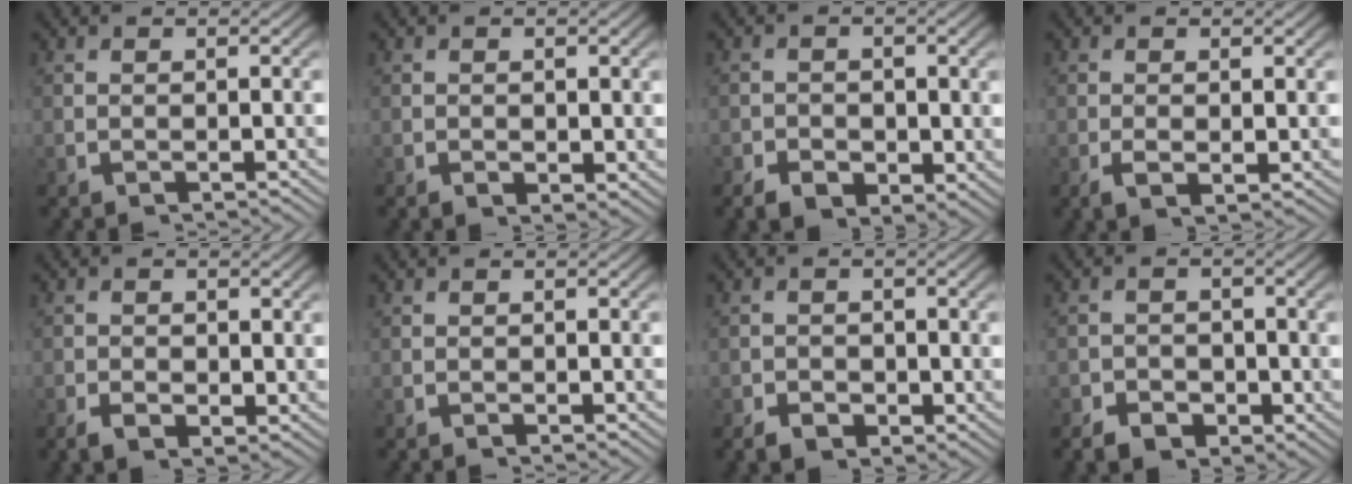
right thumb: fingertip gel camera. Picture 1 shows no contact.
{"total": 1.4, "force": [0.1, 1.0, 0.9], "torque": [-0.012, -0.009, 0.006]}
{"total": 3.2, "force": [-1.0, 2.5, 1.8], "torque": [-0.021, -0.013, -0.019]}
{"total": 1.5, "force": [0.0, 0.7, 1.3], "torque": [-0.029, -0.006, 0.005]}
{"total": 2.0, "force": [-0.3, 1.5, 1.3], "torque": [-0.024, -0.011, -0.003]}
{"total": 0.5, "force": [0.1, 0.4, 0.3], "torque": [-0.003, -0.003, 0.003]}
{"total": 2.7, "force": [-0.9, 2.1, 1.4], "torque": [-0.015, -0.009, -0.015]}
{"total": 3.7, "force": [-1.7, 2.9, 1.7], "torque": [-0.014, -0.013, -0.028]}